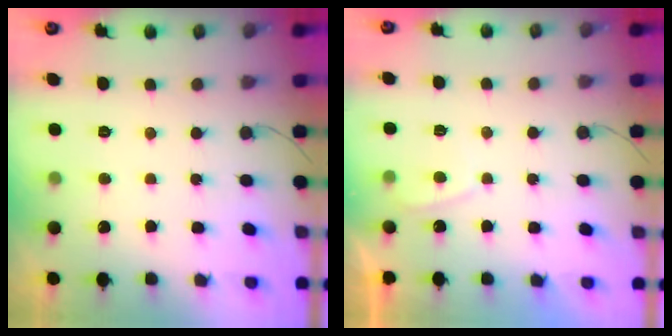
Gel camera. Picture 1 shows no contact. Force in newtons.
{"total": 2.4, "press": 2.3, "slide": 0.7}